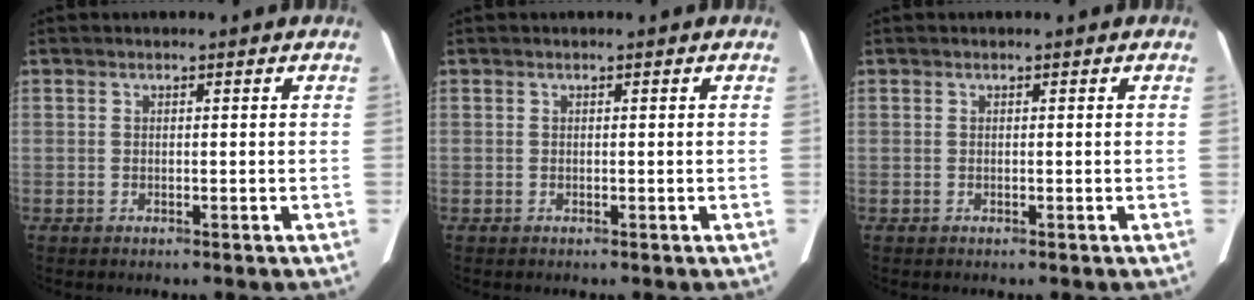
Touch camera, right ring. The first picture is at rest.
{"total": 0.0}
{"total": 0.0}